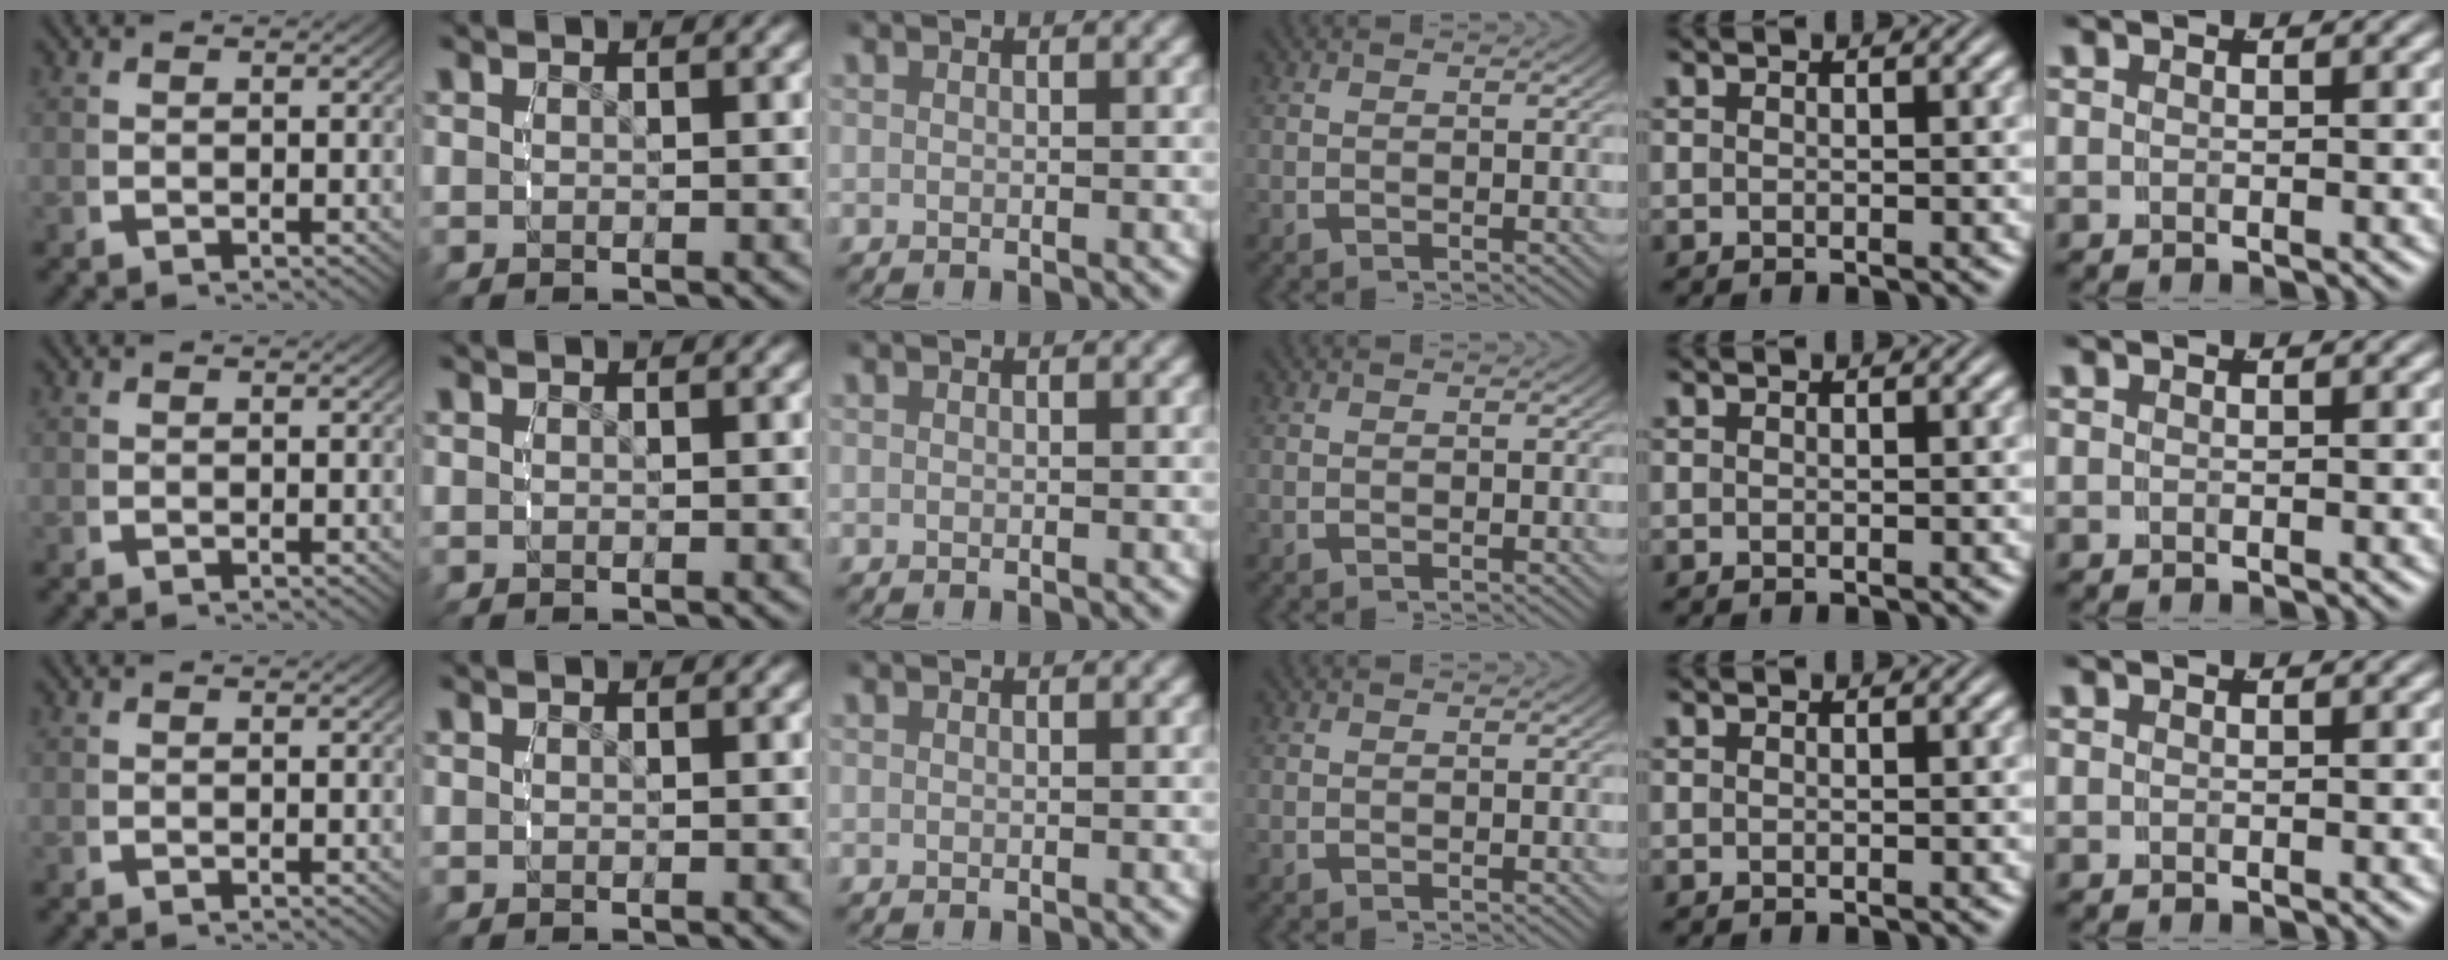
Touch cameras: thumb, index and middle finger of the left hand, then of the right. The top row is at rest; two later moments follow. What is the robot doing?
{"motion": "reach", "object": "photo album"}